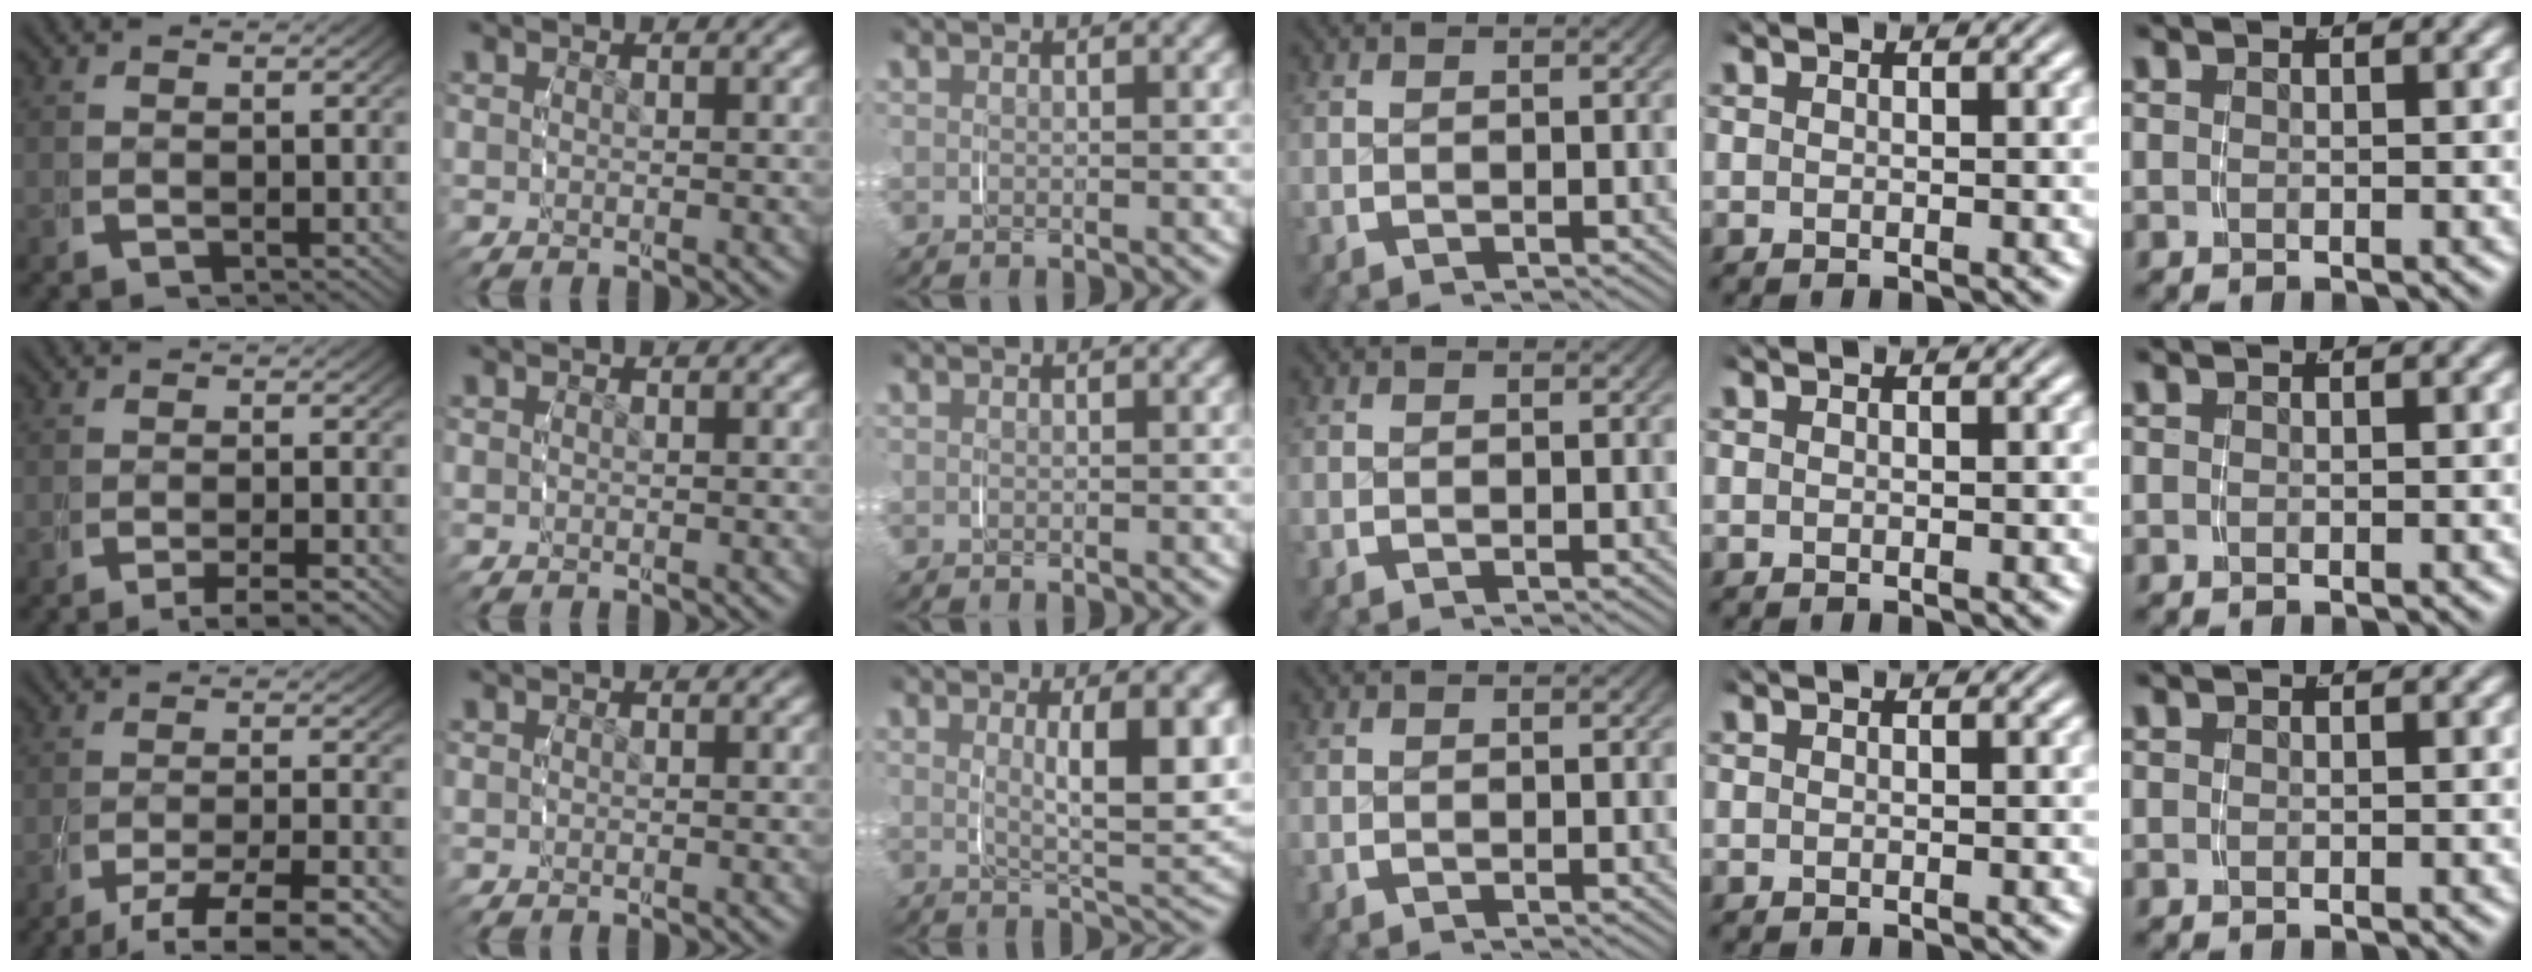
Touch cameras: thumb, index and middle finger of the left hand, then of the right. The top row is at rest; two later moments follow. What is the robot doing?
{"motion": "grasp_and_lifting", "object": "measuring cup"}